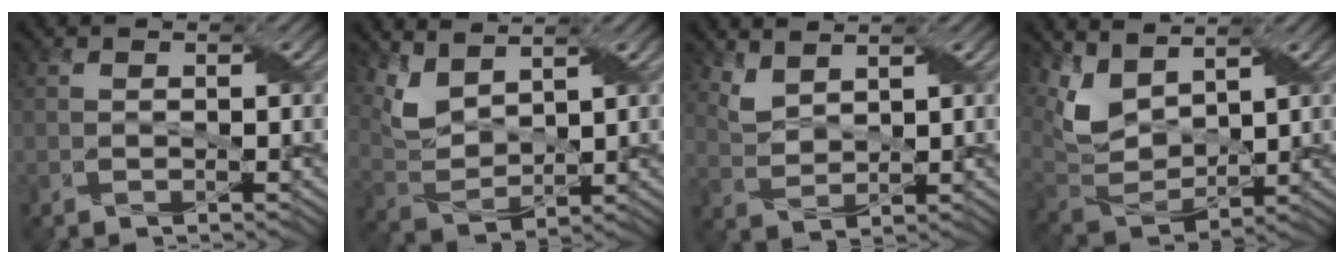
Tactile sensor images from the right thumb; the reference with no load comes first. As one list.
[{"total": 6.0, "force": [4.0, 2.6, 3.7], "torque": [-0.097, 0.002, 0.086]}, {"total": 3.2, "force": [2.6, 1.1, 1.5], "torque": [-0.048, -0.002, 0.062]}, {"total": 8.3, "force": [4.6, 4.3, 5.4], "torque": [-0.145, 0.002, 0.098]}]